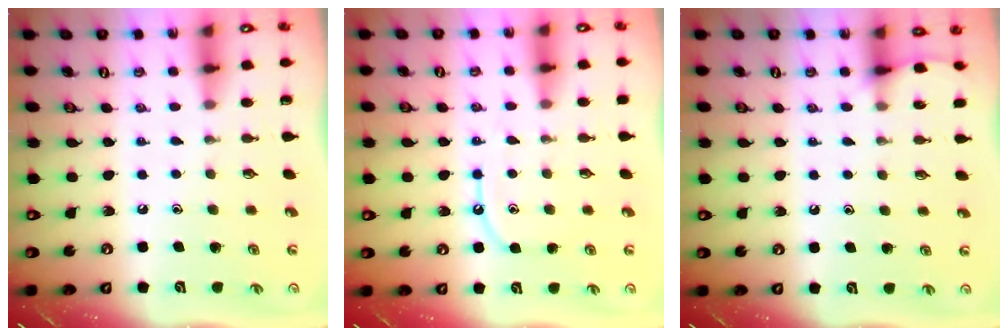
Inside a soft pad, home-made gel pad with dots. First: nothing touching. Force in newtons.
{"total": 7.6, "press": 7.5, "slide": 0.8}
{"total": 5.5, "press": 5.5, "slide": 0.7}